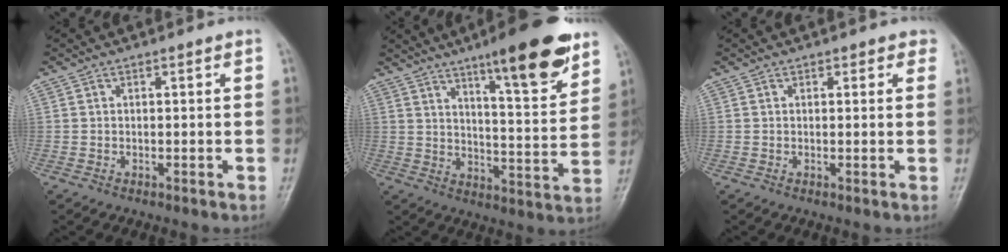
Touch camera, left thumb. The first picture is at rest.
{"total": 16.6, "force": [10.6, 3.4, 12.3], "torque": [-0.152, -0.060, 0.160]}
{"total": 1.8, "force": [1.1, 1.1, 0.8], "torque": [0.012, -0.002, 0.007]}